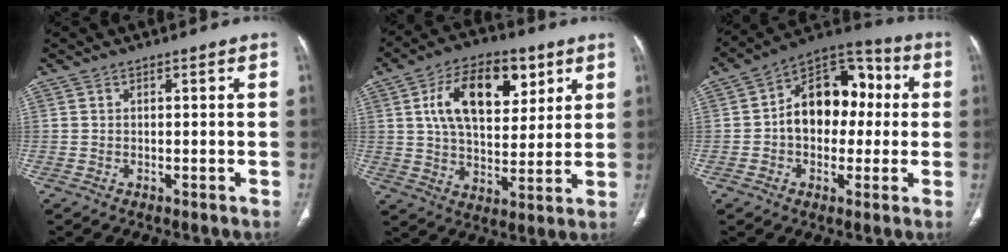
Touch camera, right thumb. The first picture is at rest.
{"total": 16.9, "force": [6.2, 9.6, 12.5], "torque": [-0.171, -0.013, 0.105]}
{"total": 16.0, "force": [0.8, 11.0, 11.6], "torque": [-0.128, 0.042, 0.000]}